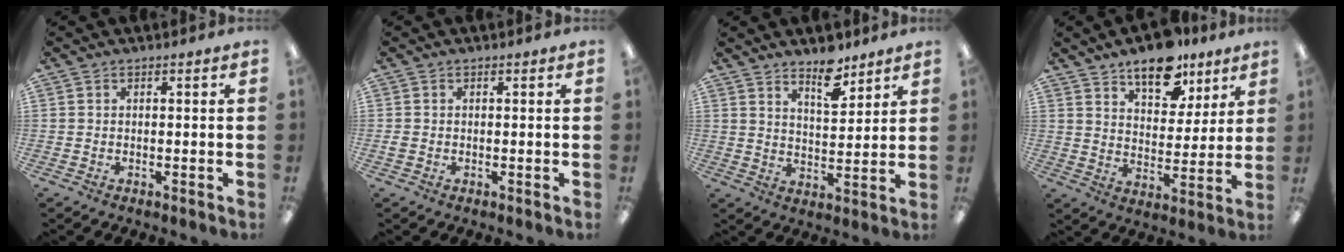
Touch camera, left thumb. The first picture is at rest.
{"total": 1.1, "force": [-0.2, 0.9, 0.5], "torque": [-0.009, 0.003, -0.005]}
{"total": 8.1, "force": [6.4, 3.3, 3.7], "torque": [-0.034, -0.048, 0.108]}
{"total": 12.5, "force": [9.5, 6.0, 5.6], "torque": [-0.067, -0.056, 0.167]}